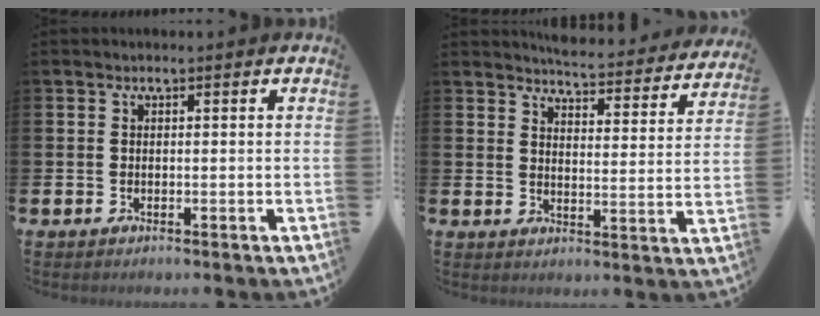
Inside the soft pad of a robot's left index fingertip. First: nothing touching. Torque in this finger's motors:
{"motor_torque": [1.07, -1.07, 0.12, 0.06]}